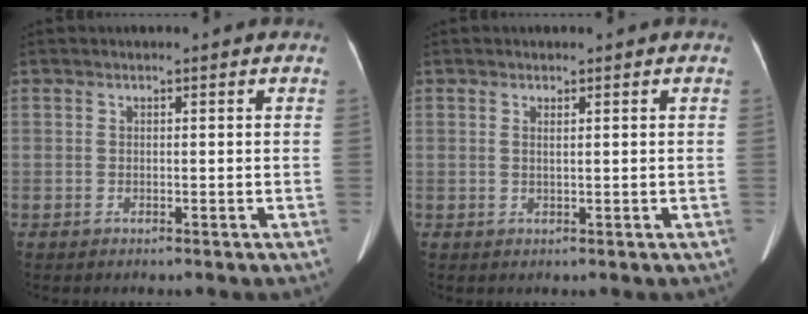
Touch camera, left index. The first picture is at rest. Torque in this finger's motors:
{"motor_torque": [-0.15, -0.05, 0.04, -0.01]}